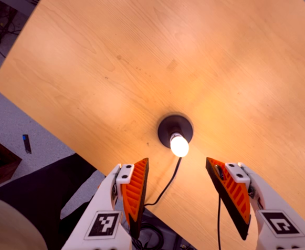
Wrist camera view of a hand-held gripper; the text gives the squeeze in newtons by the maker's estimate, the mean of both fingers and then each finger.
{"total": 0.0}